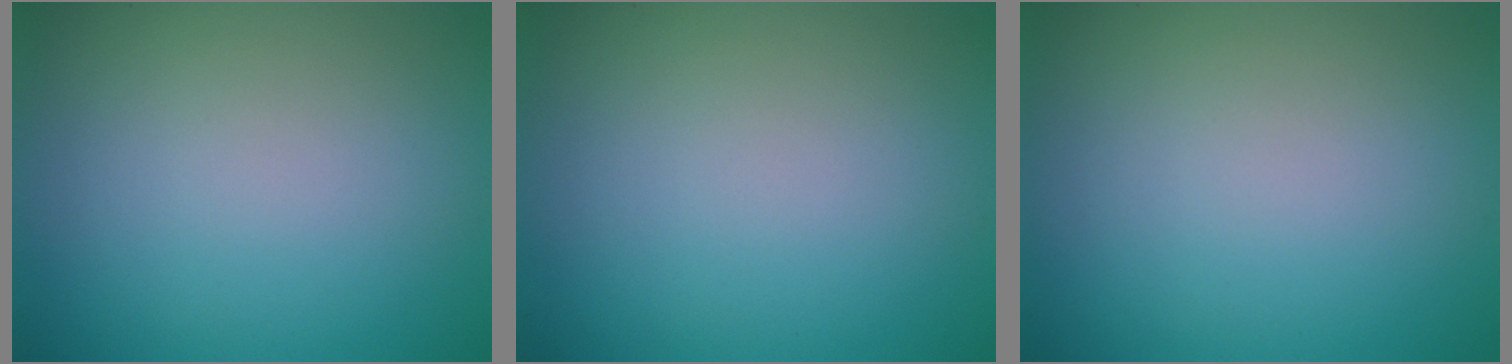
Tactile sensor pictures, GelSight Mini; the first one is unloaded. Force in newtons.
{"total": 0.0}
{"total": 0.0}